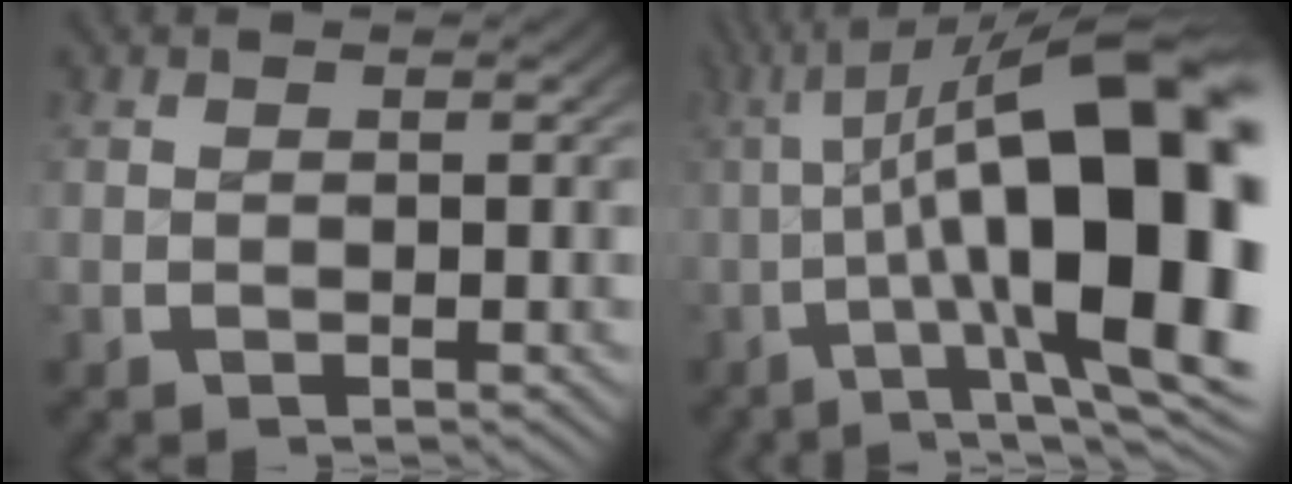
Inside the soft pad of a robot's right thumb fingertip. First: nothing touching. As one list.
[{"total": 20.2, "force": [-1.0, 10.1, 17.5], "torque": [-0.254, -0.053, 0.001]}]